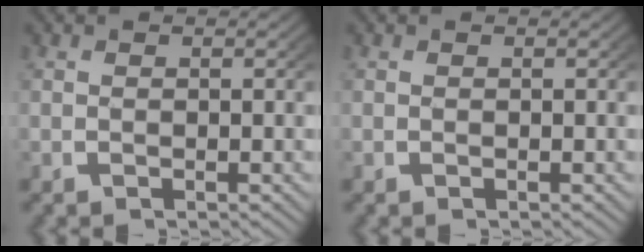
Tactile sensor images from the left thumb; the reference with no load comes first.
{"total": 0.0}